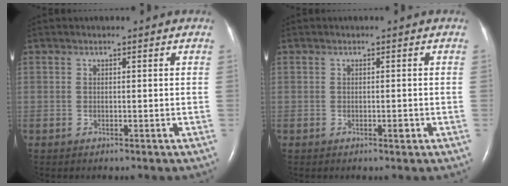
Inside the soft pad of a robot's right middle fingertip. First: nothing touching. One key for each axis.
{"total": 0.7, "fx": -0.3, "fy": 0.2, "fz": 0.6, "tx": -0.012, "ty": 0.000, "tz": -0.003}